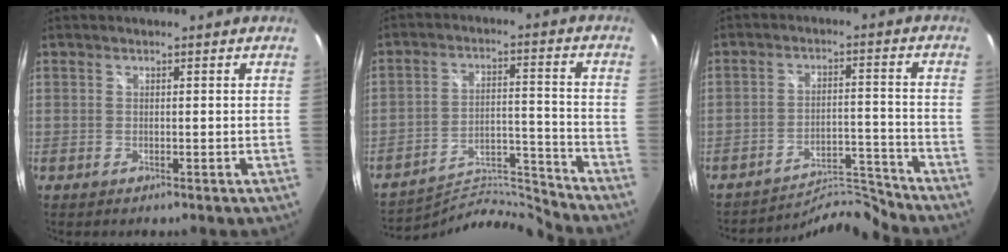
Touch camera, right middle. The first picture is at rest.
{"total": 11.7, "force": [-11.6, -1.3, -0.7], "torque": [0.001, 0.029, -0.195]}
{"total": 8.4, "force": [-8.3, -1.0, -0.9], "torque": [0.000, 0.026, -0.137]}